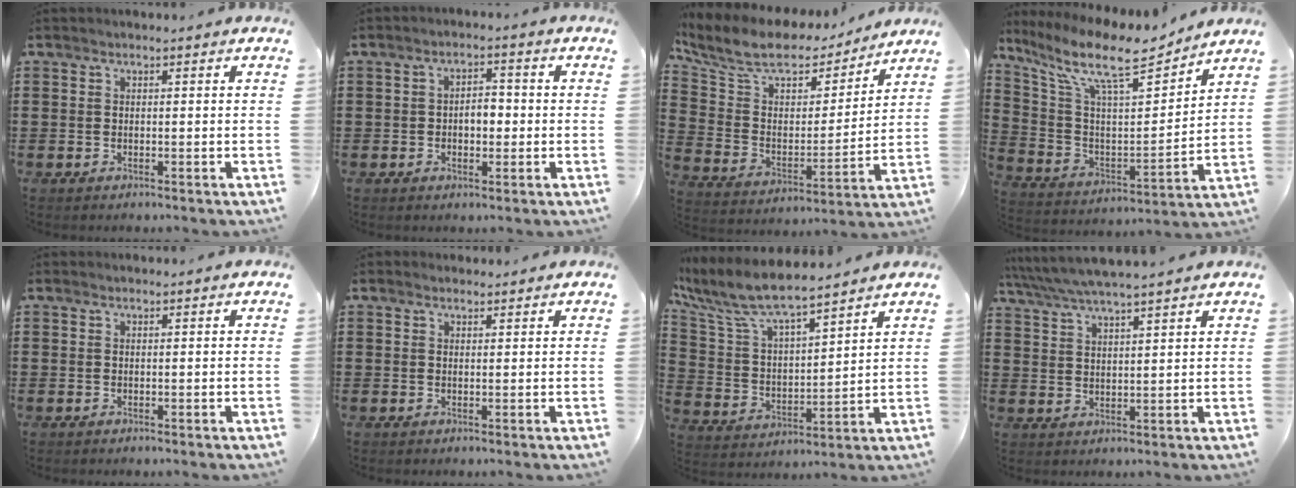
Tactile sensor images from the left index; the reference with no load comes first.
{"total": 3.5, "force": [-0.4, 2.0, 2.9], "torque": [-0.050, 0.003, -0.014]}
{"total": 10.7, "force": [9.0, 3.7, 4.3], "torque": [-0.120, -0.055, 0.156]}
{"total": 12.5, "force": [9.5, 3.1, 7.5], "torque": [-0.175, -0.049, 0.161]}
{"total": 0.0}
{"total": 1.0, "force": [1.0, 0.3, 0.2], "torque": [-0.005, 0.002, 0.020]}
{"total": 8.1, "force": [7.1, 1.6, 3.6], "torque": [-0.103, -0.038, 0.120]}
{"total": 4.9, "force": [4.5, -0.2, 1.9], "torque": [-0.051, -0.020, 0.079]}